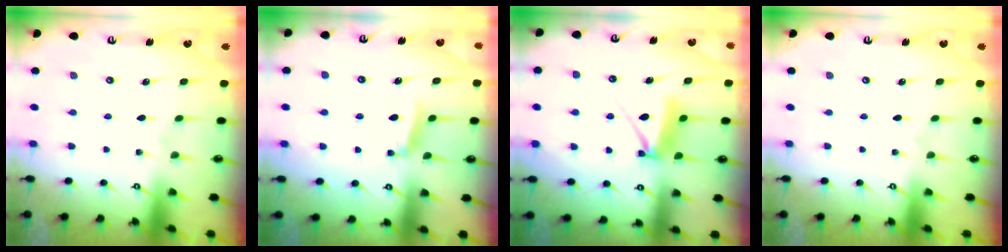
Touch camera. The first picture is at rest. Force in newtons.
{"total": 5.7, "press": 5.6, "slide": 0.6}
{"total": 7.9, "press": 7.8, "slide": 0.6}
{"total": 0.0}